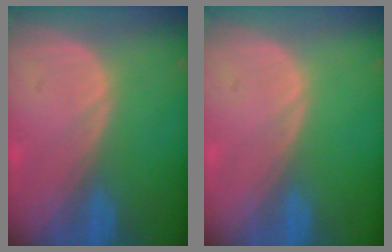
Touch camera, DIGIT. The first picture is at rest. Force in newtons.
{"total": 0.0}